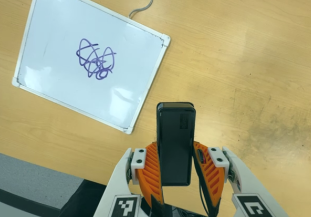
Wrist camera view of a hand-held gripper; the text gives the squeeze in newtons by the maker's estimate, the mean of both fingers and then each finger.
{"total": 4.0, "left": 2.4, "right": 5.6}